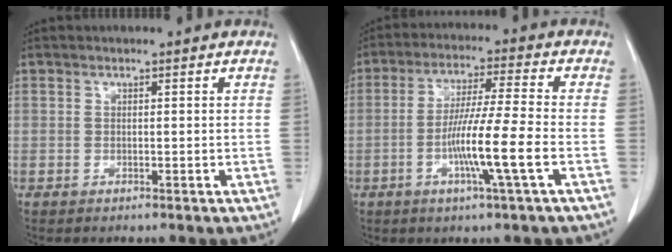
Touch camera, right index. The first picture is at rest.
{"total": 10.6, "force": [-3.2, -0.7, 10.1], "torque": [-0.187, -0.009, -0.062]}